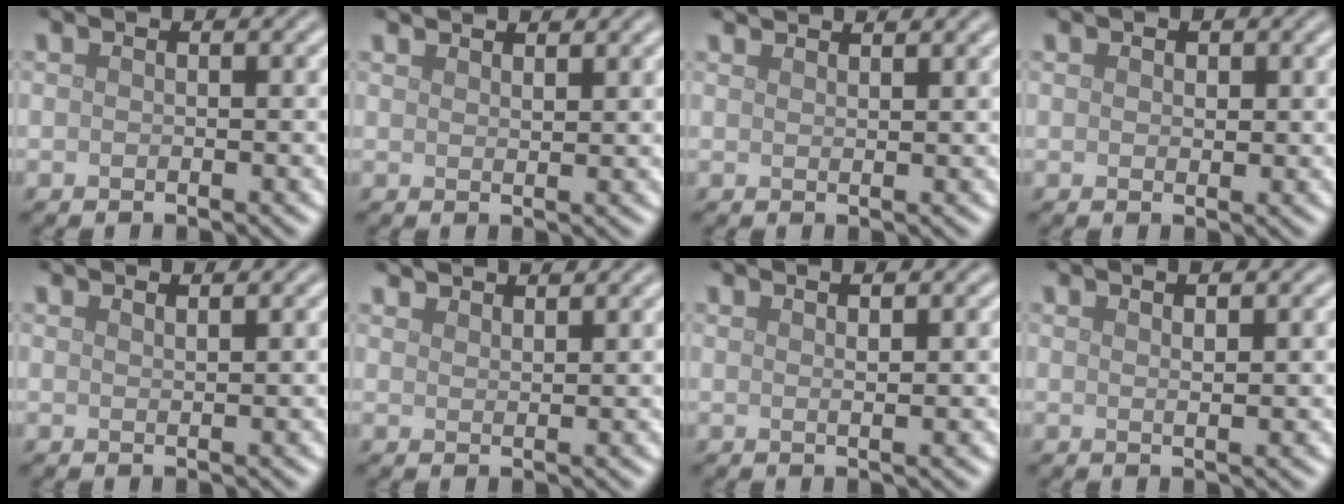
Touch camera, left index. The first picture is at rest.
{"total": 2.2, "force": [2.0, 0.3, 0.7], "torque": [-0.006, 0.004, 0.029]}
{"total": 2.5, "force": [2.3, 0.5, 0.9], "torque": [-0.002, 0.006, 0.023]}
{"total": 0.9, "force": [0.5, 0.6, 0.5], "torque": [-0.008, -0.001, 0.009]}
{"total": 1.3, "force": [1.1, 0.3, 0.5], "torque": [0.000, 0.001, 0.010]}
{"total": 2.9, "force": [2.7, 0.4, 0.8], "torque": [-0.005, 0.004, 0.038]}
{"total": 2.1, "force": [1.2, 0.6, 1.7], "torque": [-0.012, 0.006, 0.004]}
{"total": 2.1, "force": [1.2, 0.6, 1.6], "torque": [-0.013, 0.005, 0.007]}